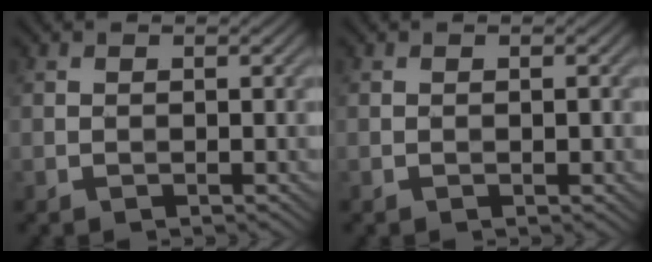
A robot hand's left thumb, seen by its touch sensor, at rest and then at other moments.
{"total": 0.0}